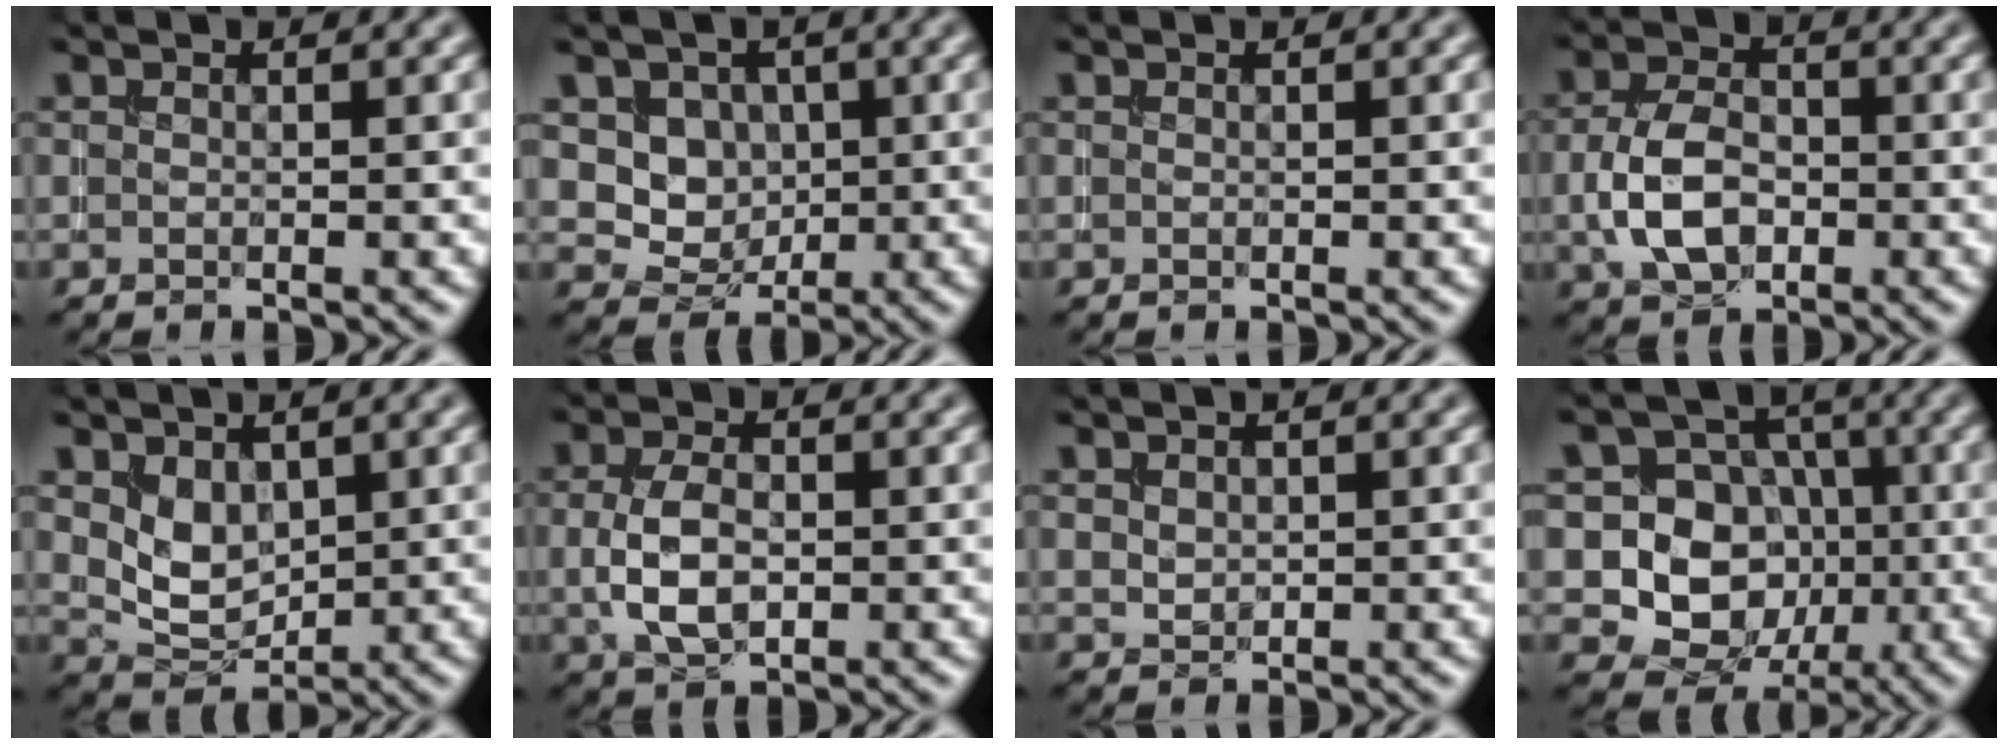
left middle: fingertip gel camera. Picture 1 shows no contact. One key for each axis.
{"total": 4.9, "fx": 1.4, "fy": 4.2, "fz": 2.1, "tx": -0.040, "ty": -0.011, "tz": 0.030}
{"total": 0.0}
{"total": 5.3, "fx": -1.0, "fy": 3.6, "fz": 3.8, "tx": -0.079, "ty": -0.001, "tz": -0.023}
{"total": 3.3, "fx": 1.1, "fy": 2.3, "fz": 2.0, "tx": -0.039, "ty": -0.011, "tz": 0.028}
{"total": 4.4, "fx": -0.3, "fy": 2.8, "fz": 3.4, "tx": -0.074, "ty": -0.002, "tz": -0.006}
{"total": 0.8, "fx": 0.5, "fy": 0.6, "fz": 0.2, "tx": -0.005, "ty": -0.002, "tz": 0.014}
{"total": 9.6, "fx": -0.9, "fy": 8.7, "fz": 4.0, "tx": -0.066, "ty": 0.011, "tz": -0.043}